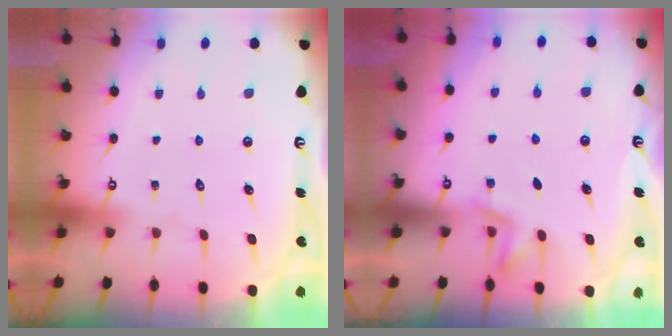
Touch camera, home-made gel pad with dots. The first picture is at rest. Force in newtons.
{"total": 2.7, "press": 2.3, "slide": 1.5}